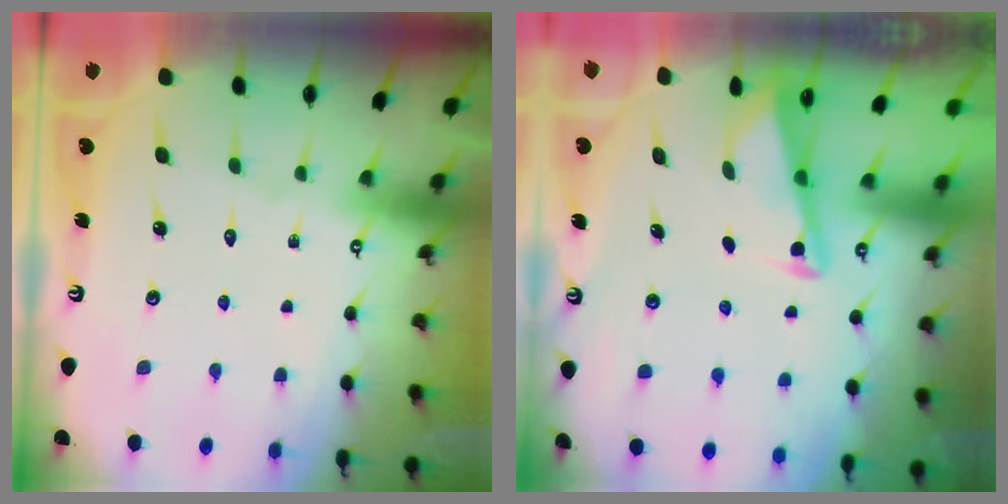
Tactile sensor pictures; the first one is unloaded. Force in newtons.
{"total": 3.0, "press": 2.9, "slide": 0.3}